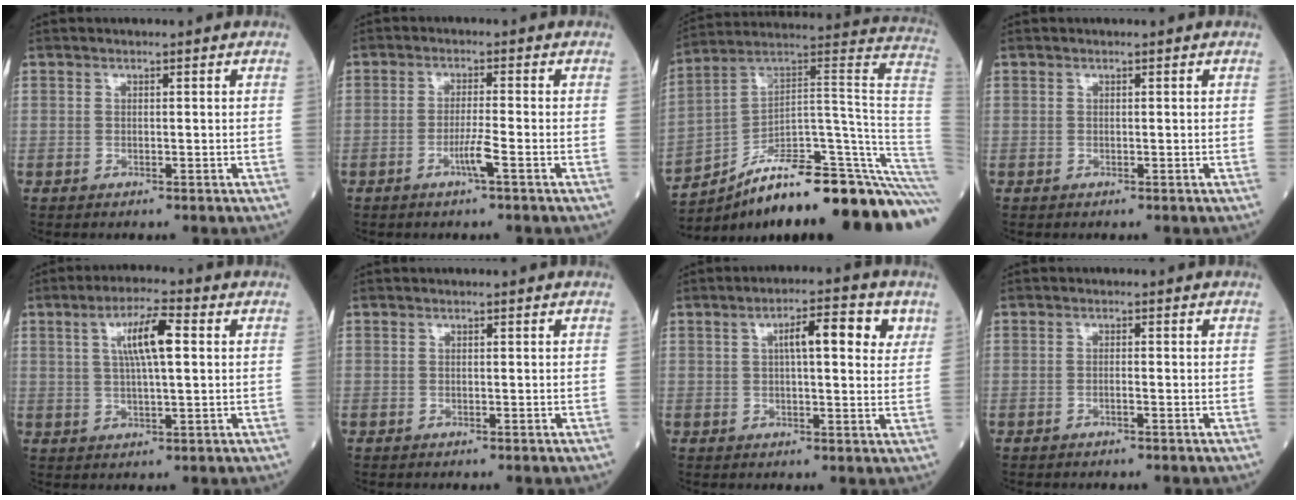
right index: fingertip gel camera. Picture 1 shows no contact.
{"total": 3.2, "force": [-1.6, -0.6, 2.7], "torque": [-0.053, -0.005, -0.034]}
{"total": 29.3, "force": [-21.6, 2.9, 19.5], "torque": [-0.157, 0.036, -0.317]}
{"total": 0.0}
{"total": 7.5, "force": [2.0, 1.1, 7.2], "torque": [-0.129, 0.012, 0.035]}
{"total": 0.0}
{"total": 7.9, "force": [2.9, 1.9, 7.1], "torque": [-0.102, 0.014, 0.036]}
{"total": 0.8, "force": [-0.5, -0.1, 0.6], "torque": [-0.010, 0.001, -0.009]}